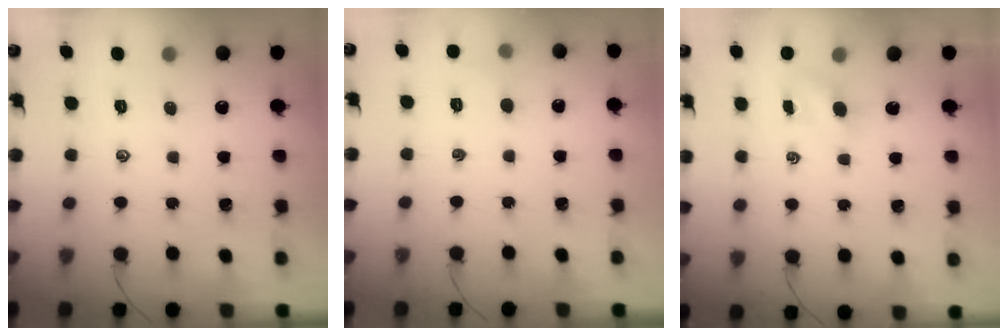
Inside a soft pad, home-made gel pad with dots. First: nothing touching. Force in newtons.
{"total": 3.9, "press": 3.7, "slide": 1.2}
{"total": 4.0, "press": 3.9, "slide": 1.0}